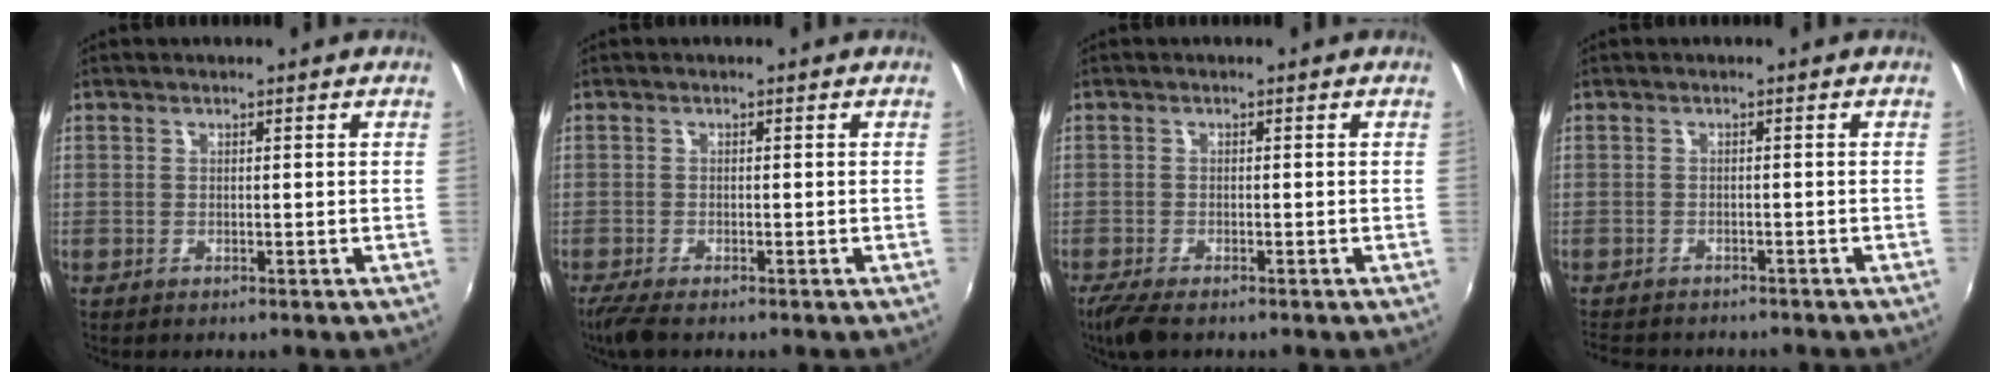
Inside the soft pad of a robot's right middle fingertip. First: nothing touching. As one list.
[{"total": 3.7, "force": [-2.8, 0.6, 2.4], "torque": [-0.056, -0.017, -0.054]}, {"total": 4.7, "force": [-3.5, 1.1, 2.9], "torque": [-0.070, -0.020, -0.065]}, {"total": 6.1, "force": [-5.5, 1.9, 2.0], "torque": [-0.052, -0.017, -0.085]}]